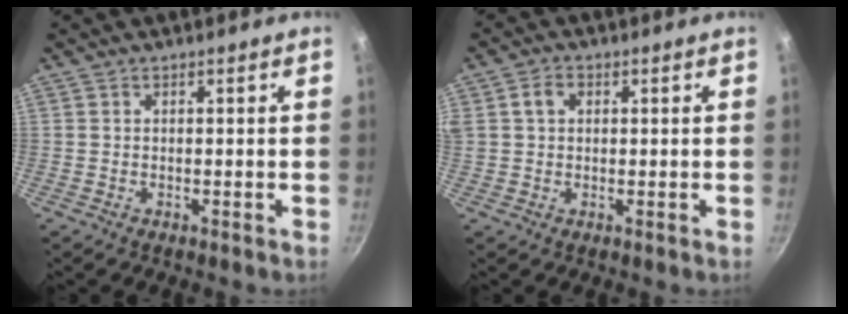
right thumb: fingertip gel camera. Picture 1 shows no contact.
{"total": 5.2, "force": [1.5, 3.8, 3.2], "torque": [-0.055, 0.013, 0.023]}